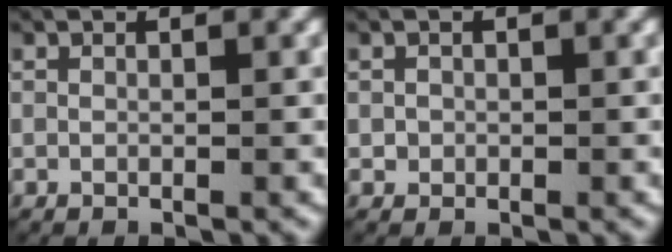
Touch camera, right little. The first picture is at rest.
{"total": 0.8, "force": [-0.1, 0.8, 0.0], "torque": [0.000, 0.001, -0.003]}